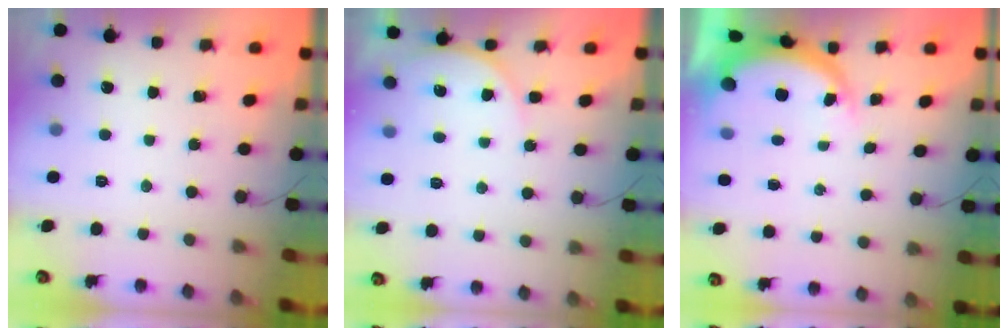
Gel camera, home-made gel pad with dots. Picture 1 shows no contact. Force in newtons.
{"total": 5.5, "press": 5.5, "slide": 0.3}
{"total": 5.5, "press": 5.5, "slide": 0.4}